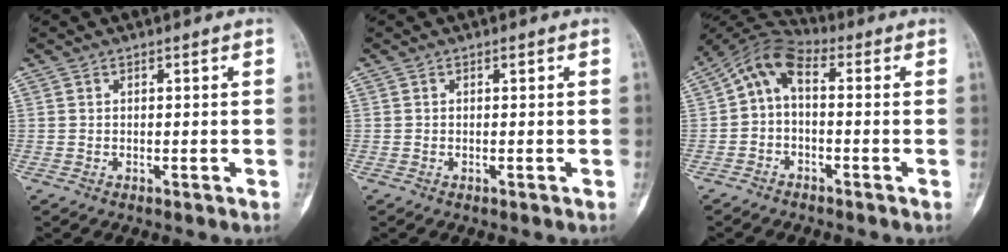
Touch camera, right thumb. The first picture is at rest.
{"total": 0.6, "force": [0.1, 0.1, 0.6], "torque": [-0.008, 0.000, 0.003]}
{"total": 7.2, "force": [-0.2, 4.0, 6.0], "torque": [-0.104, 0.032, -0.020]}